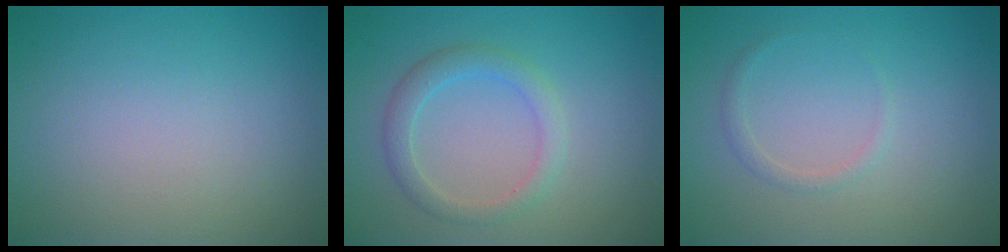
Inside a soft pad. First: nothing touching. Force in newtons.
{"total": 2.4, "press": 2.4, "slide": 0.2}
{"total": 0.9, "press": 0.9, "slide": 0.1}